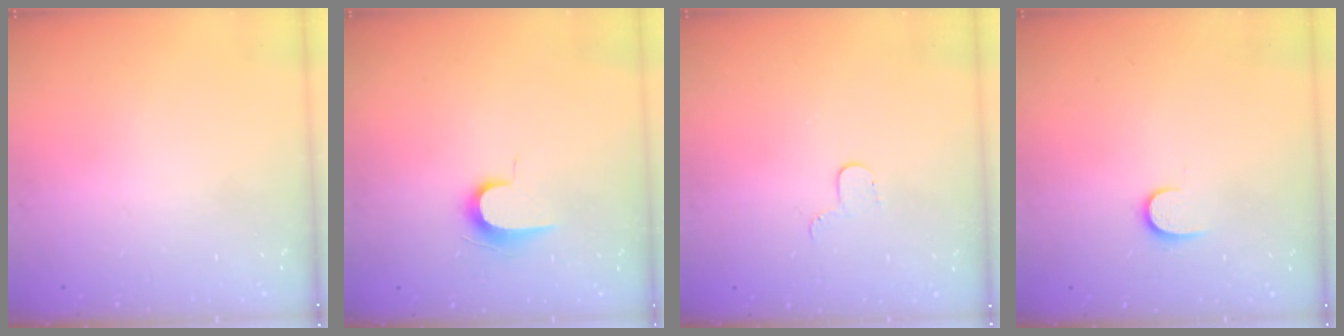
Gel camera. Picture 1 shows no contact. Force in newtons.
{"total": 7.2, "press": 7.1, "slide": 0.7}
{"total": 3.5, "press": 3.5, "slide": 0.4}
{"total": 6.5, "press": 6.5, "slide": 0.7}